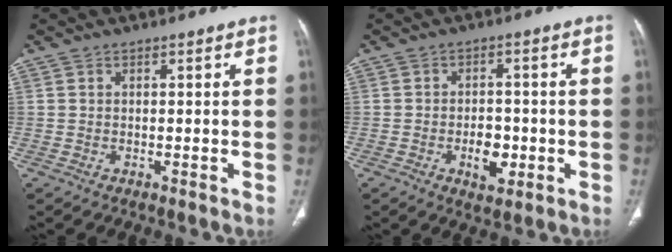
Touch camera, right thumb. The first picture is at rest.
{"total": 5.4, "force": [-1.6, 3.3, 4.1], "torque": [-0.047, 0.005, -0.020]}